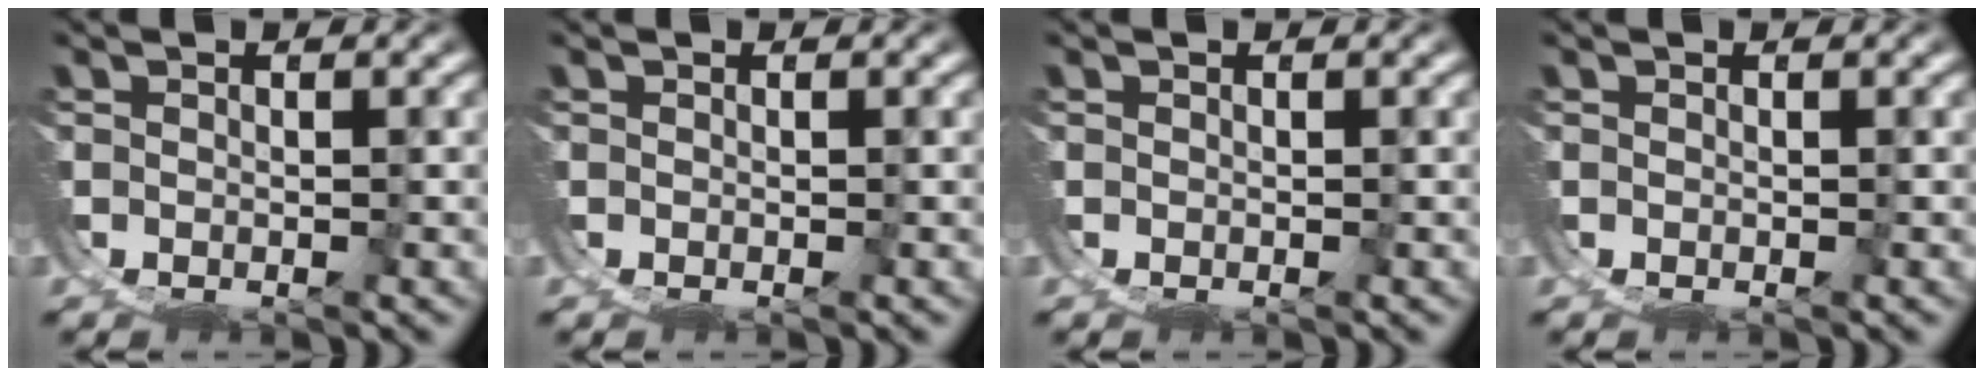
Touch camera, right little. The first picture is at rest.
{"total": 0.0}
{"total": 0.0}
{"total": 0.0}